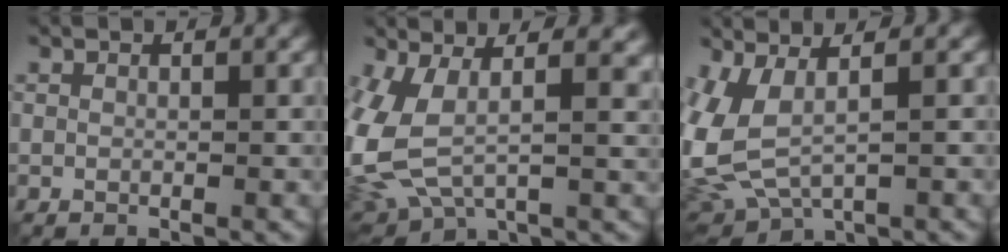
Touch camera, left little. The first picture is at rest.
{"total": 11.6, "force": [0.6, 6.3, 9.8], "torque": [-0.249, -0.029, 0.036]}
{"total": 7.1, "force": [0.4, 3.3, 6.2], "torque": [-0.158, -0.015, 0.019]}